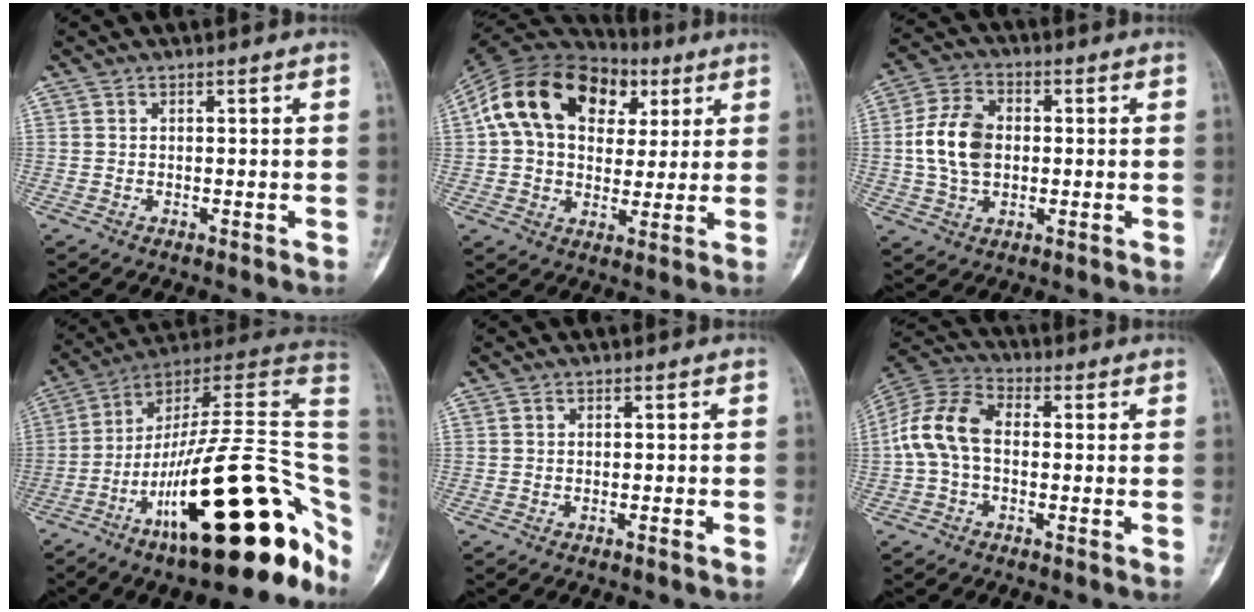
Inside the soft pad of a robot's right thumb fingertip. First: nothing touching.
{"total": 20.9, "force": [6.4, 14.4, 13.8], "torque": [-0.230, 0.024, 0.101]}
{"total": 10.6, "force": [0.1, 7.4, 7.7], "torque": [-0.135, 0.014, -0.001]}
{"total": 33.1, "force": [-10.5, 10.1, 29.8], "torque": [-0.362, 0.063, -0.161]}
{"total": 1.1, "force": [-0.6, 0.0, 0.9], "torque": [-0.023, 0.004, -0.006]}
{"total": 10.7, "force": [-0.7, 6.8, 8.2], "torque": [-0.166, 0.031, -0.026]}